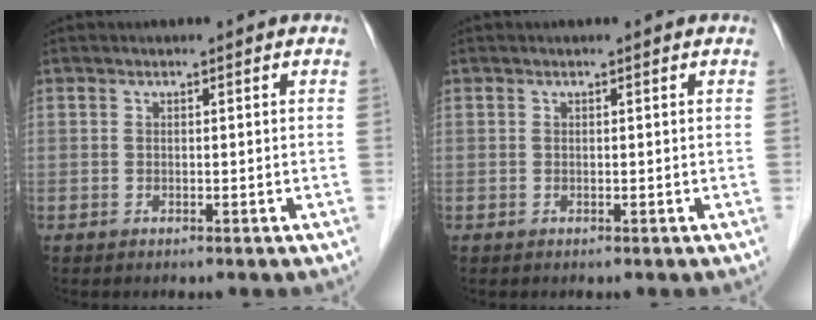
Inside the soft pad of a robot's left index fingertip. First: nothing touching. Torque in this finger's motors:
{"motor_torque": [-0.13, 0.01, 0.00, -0.01]}